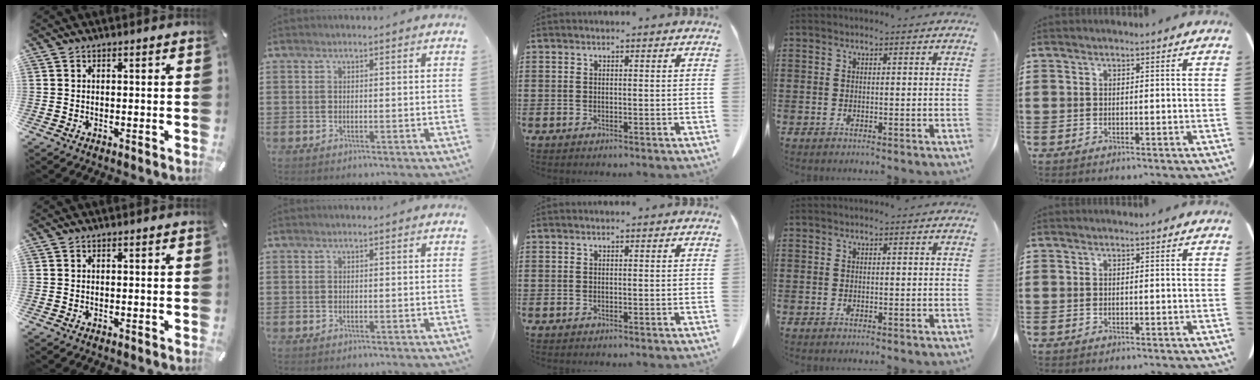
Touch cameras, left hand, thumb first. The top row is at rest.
{}